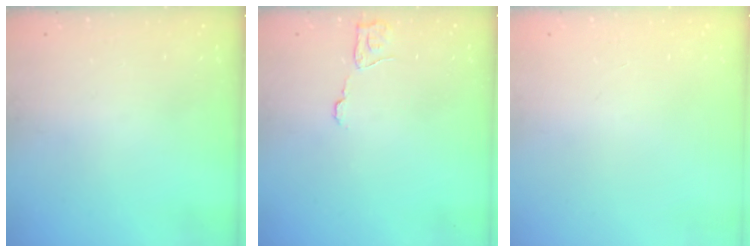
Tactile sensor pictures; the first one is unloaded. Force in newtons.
{"total": 5.2, "press": 5.2, "slide": 0.4}
{"total": 0.0}